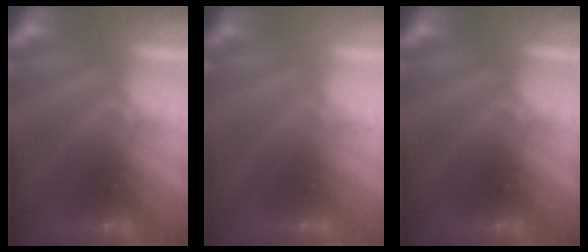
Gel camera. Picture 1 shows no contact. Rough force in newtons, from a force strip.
{"total": 3.0}
{"total": 0.0}